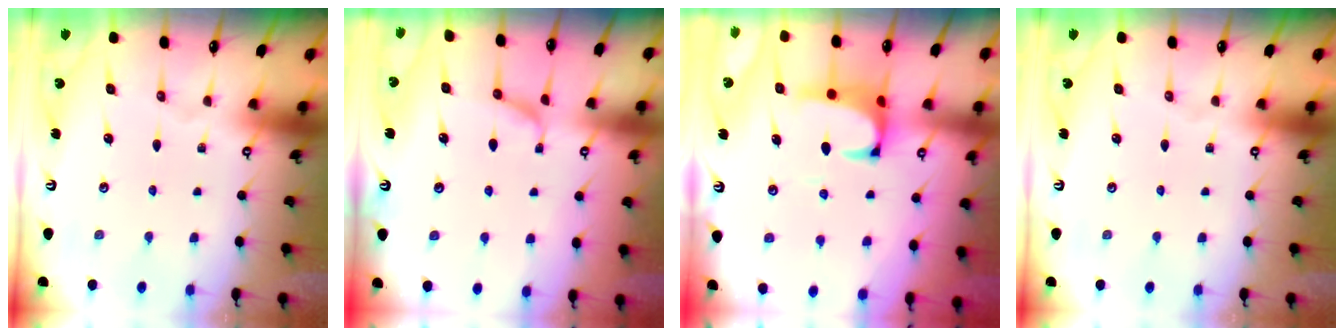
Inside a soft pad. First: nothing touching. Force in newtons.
{"total": 1.2, "press": 1.0, "slide": 0.6}
{"total": 2.1, "press": 1.9, "slide": 0.9}
{"total": 0.6, "press": 0.6, "slide": 0.1}